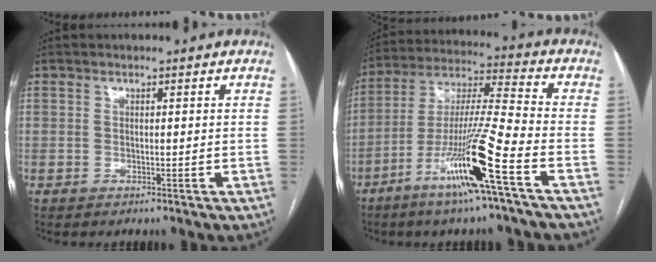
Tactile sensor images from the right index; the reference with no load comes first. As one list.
[{"total": 15.6, "force": [-7.7, -1.2, 13.6], "torque": [-0.269, -0.020, -0.145]}]